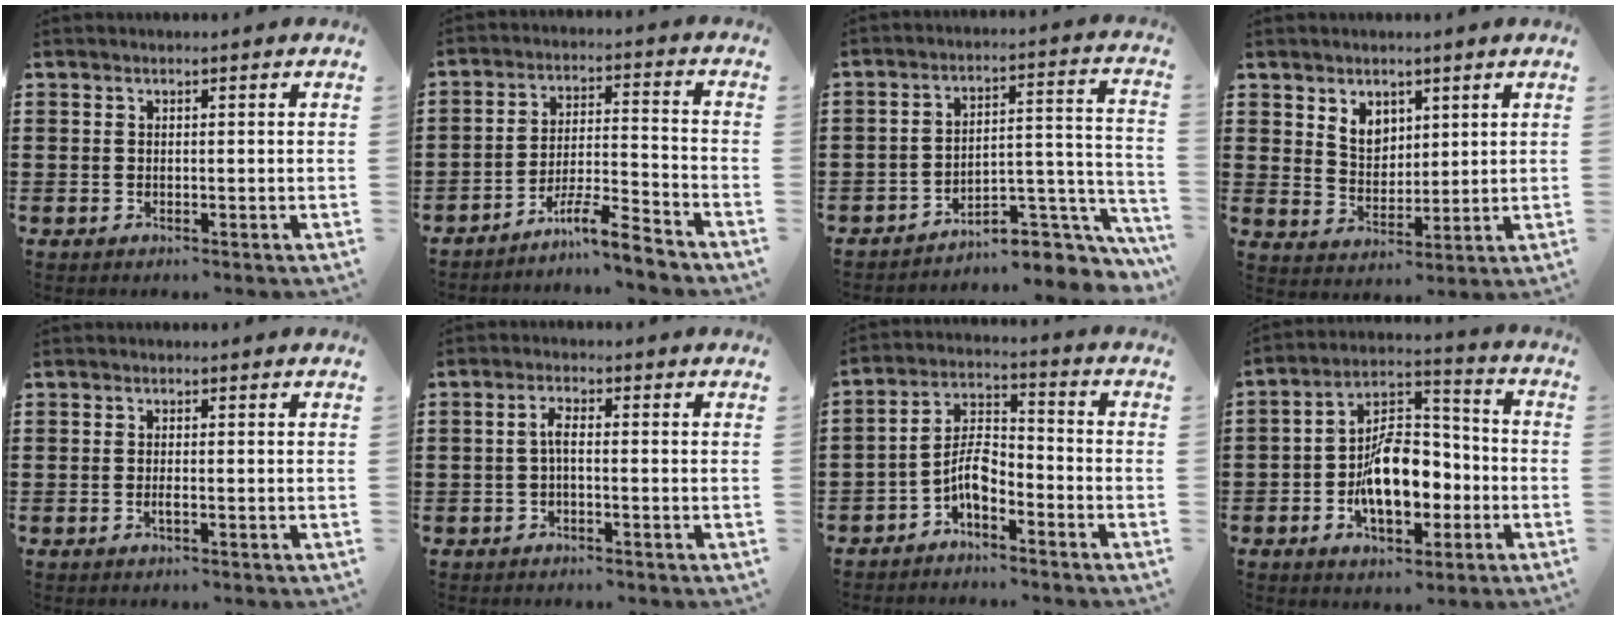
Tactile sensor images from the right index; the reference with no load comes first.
{"total": 7.4, "force": [-6.5, 0.5, 3.5], "torque": [-0.061, 0.008, -0.123]}
{"total": 6.3, "force": [-4.9, 2.4, 3.1], "torque": [-0.040, -0.004, -0.093]}
{"total": 4.7, "force": [3.0, 3.3, 1.6], "torque": [-0.046, 0.007, 0.055]}
{"total": 1.0, "force": [-0.4, 0.2, 0.9], "torque": [-0.018, -0.004, -0.007]}
{"total": 2.4, "force": [-0.5, 0.7, 2.3], "torque": [-0.043, 0.003, -0.010]}
{"total": 6.1, "force": [-3.6, 2.6, 4.2], "torque": [-0.097, 0.006, -0.075]}
{"total": 11.0, "force": [-3.0, 6.4, 8.5], "torque": [-0.137, 0.004, -0.053]}